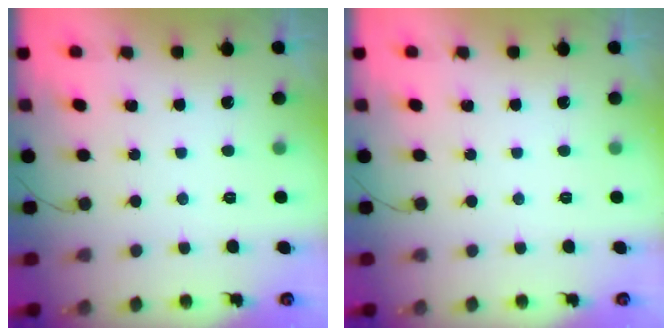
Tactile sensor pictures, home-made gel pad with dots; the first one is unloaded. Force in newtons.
{"total": 0.0}